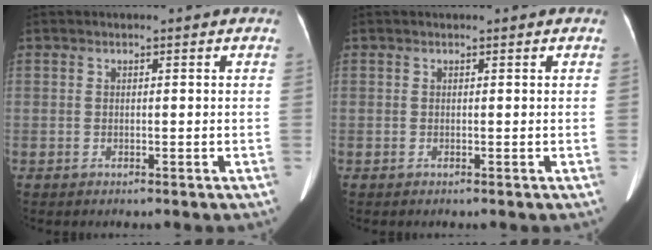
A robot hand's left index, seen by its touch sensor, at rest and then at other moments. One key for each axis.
{"total": 0.0}